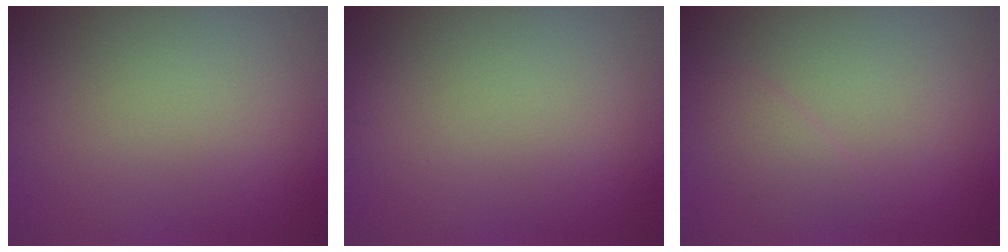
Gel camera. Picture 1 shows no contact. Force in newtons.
{"total": 0.0}
{"total": 1.3, "press": 1.3, "slide": 0.1}